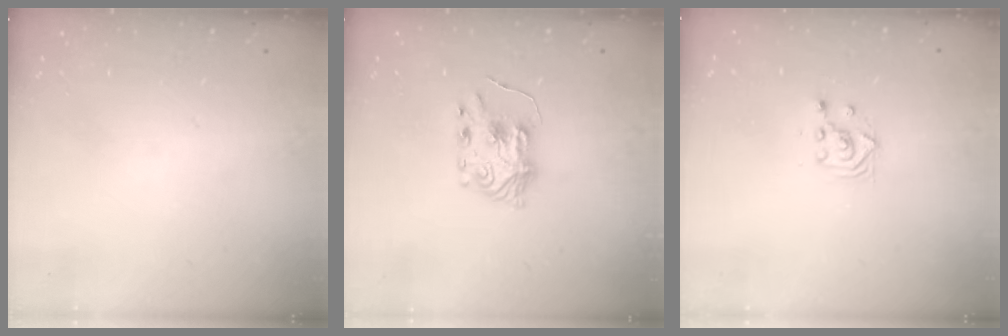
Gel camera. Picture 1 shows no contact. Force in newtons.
{"total": 7.5, "press": 7.5, "slide": 0.8}
{"total": 2.3, "press": 2.3, "slide": 0.1}